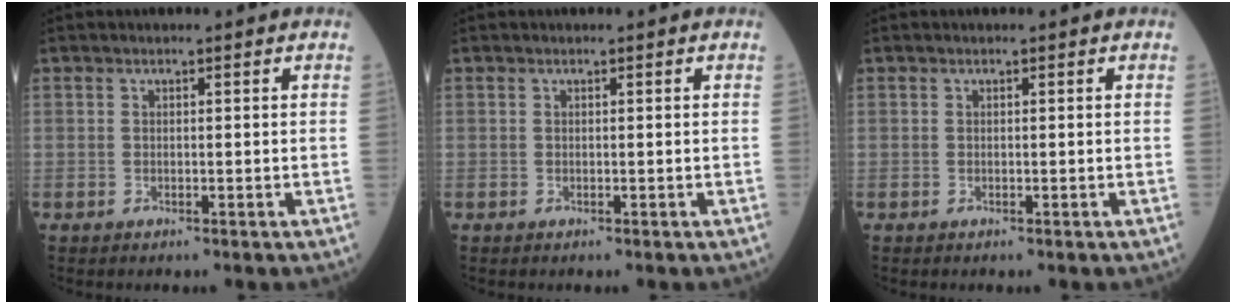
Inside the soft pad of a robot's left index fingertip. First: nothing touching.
{"total": 0.0}
{"total": 0.0}